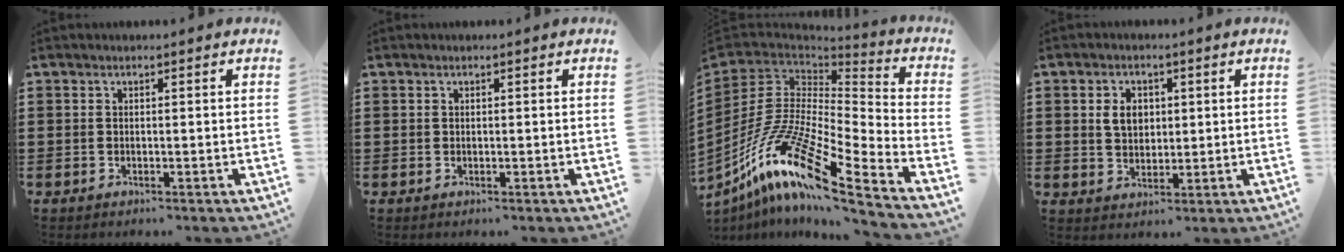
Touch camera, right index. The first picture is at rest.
{"total": 0.5, "force": [0.2, 0.5, 0.0], "torque": [-0.001, 0.004, 0.004]}
{"total": 16.7, "force": [-10.4, 4.5, 12.2], "torque": [-0.280, 0.002, -0.207]}
{"total": 4.0, "force": [0.9, 3.0, 2.5], "torque": [-0.058, 0.013, 0.015]}